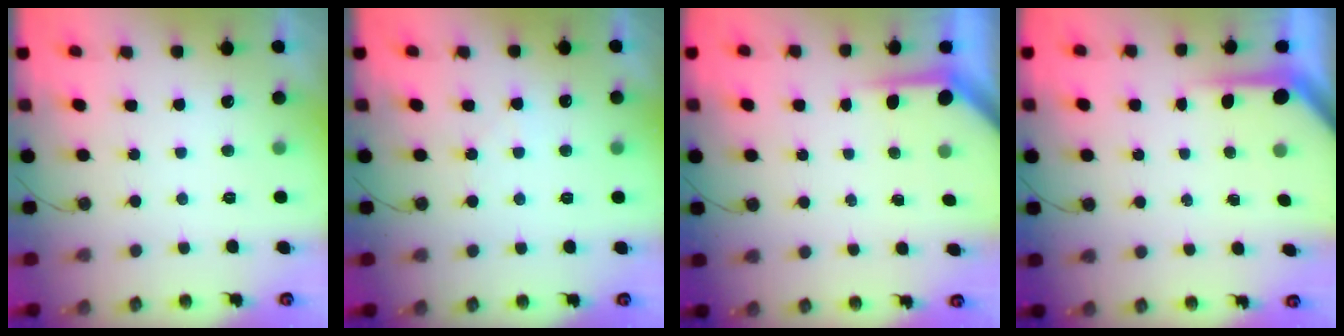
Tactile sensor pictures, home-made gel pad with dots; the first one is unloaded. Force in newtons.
{"total": 4.4, "press": 4.4, "slide": 0.8}
{"total": 3.9, "press": 3.9, "slide": 0.3}
{"total": 3.8, "press": 3.8, "slide": 0.4}